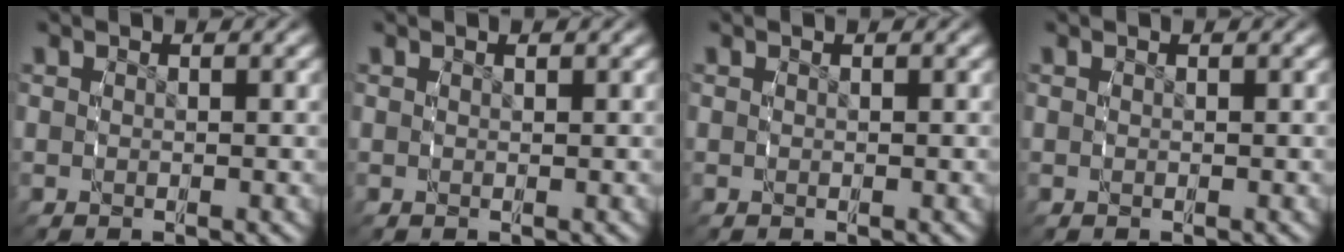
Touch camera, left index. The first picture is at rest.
{"total": 0.0}
{"total": 0.0}
{"total": 0.0}